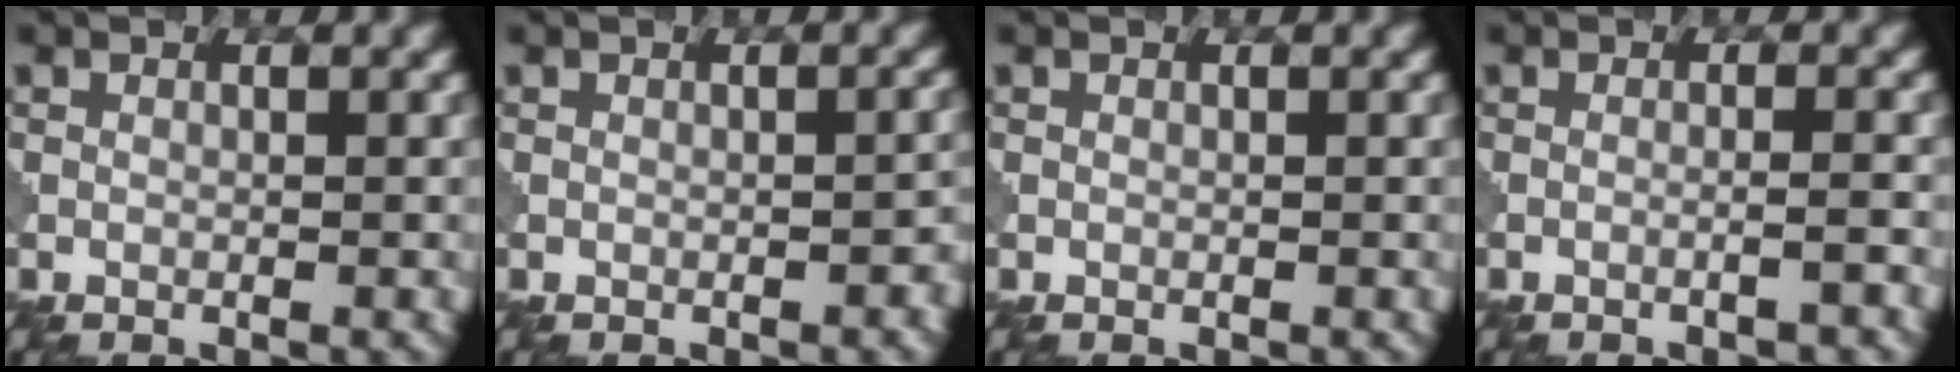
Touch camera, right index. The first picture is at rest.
{"total": 1.1, "force": [-0.7, 0.3, 0.7], "torque": [-0.008, 0.009, -0.005]}
{"total": 0.0}
{"total": 1.6, "force": [-0.8, 0.3, 1.3], "torque": [-0.008, 0.014, -0.021]}